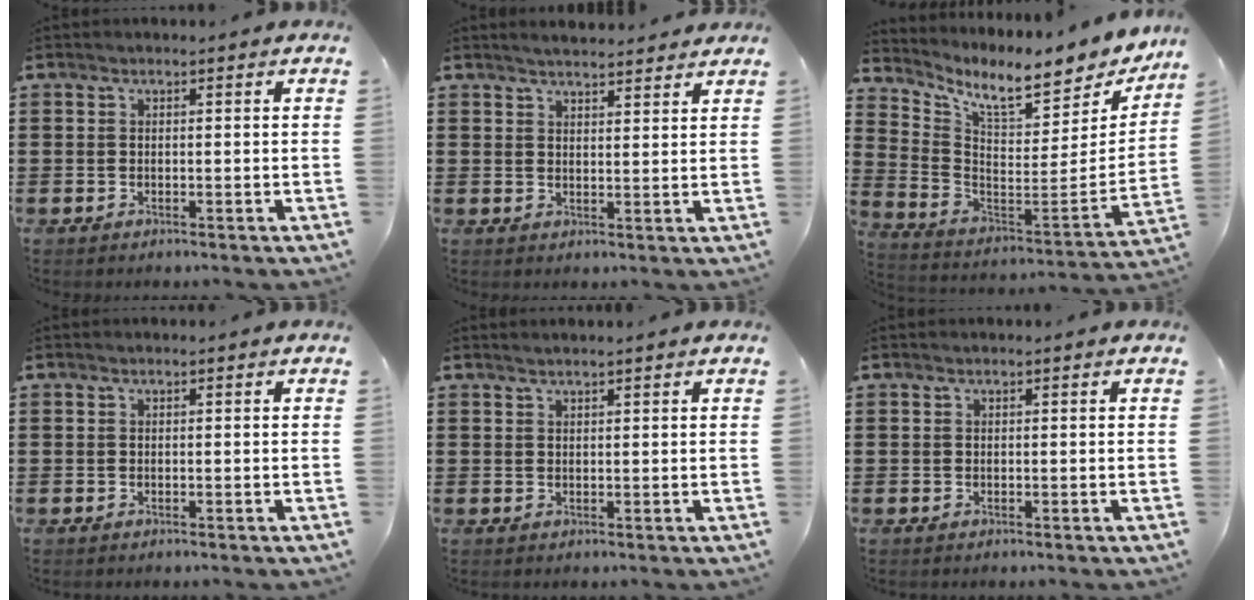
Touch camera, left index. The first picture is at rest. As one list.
[{"total": 2.8, "force": [2.8, 0.3, 0.2], "torque": [-0.011, -0.007, 0.053]}, {"total": 8.7, "force": [7.1, 1.4, 4.8], "torque": [-0.110, -0.064, 0.114]}, {"total": 0.0}, {"total": 1.1, "force": [1.0, -0.1, 0.4], "torque": [-0.007, -0.002, 0.019]}, {"total": 0.0}]